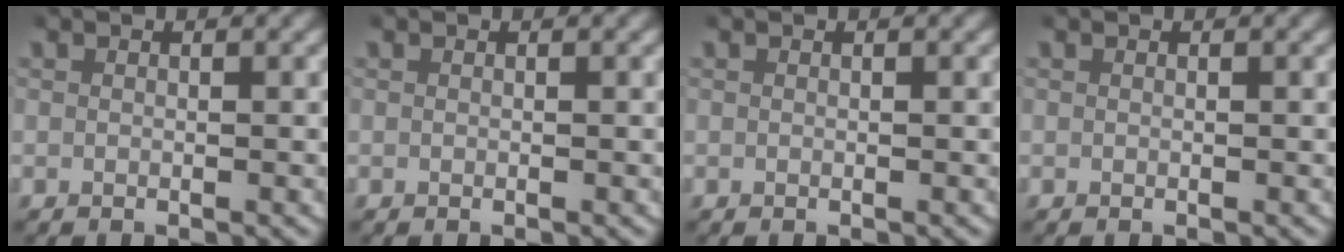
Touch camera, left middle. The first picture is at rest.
{"total": 0.0}
{"total": 0.0}
{"total": 0.0}